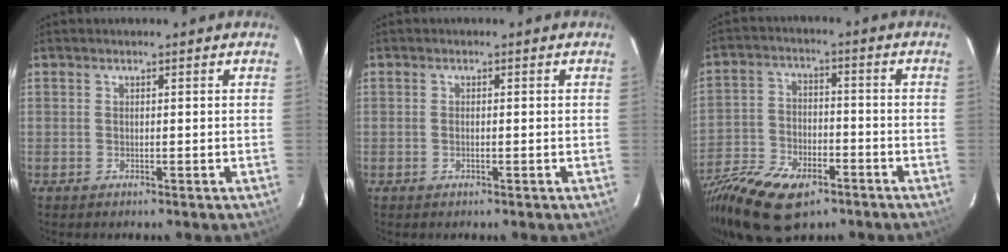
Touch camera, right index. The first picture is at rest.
{"total": 0.6, "force": [-0.2, 0.2, 0.6], "torque": [-0.012, 0.000, -0.004]}
{"total": 19.4, "force": [-12.5, 9.7, 11.3], "torque": [-0.263, -0.044, -0.218]}